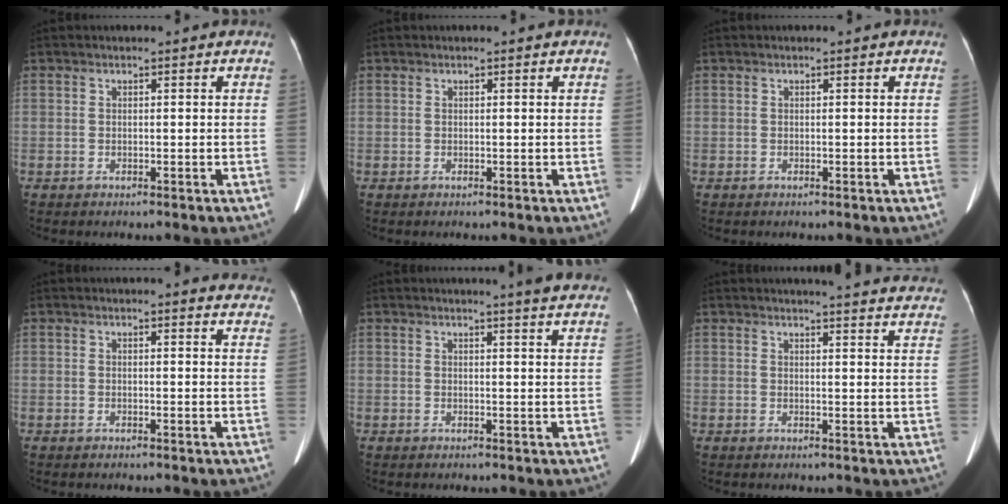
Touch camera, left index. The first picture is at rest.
{"total": 0.0}
{"total": 0.0}
{"total": 9.1, "force": [8.8, 1.5, 2.1], "torque": [0.009, -0.015, 0.064]}
{"total": 6.9, "force": [6.2, -0.5, 3.0], "torque": [-0.038, -0.003, 0.051]}
{"total": 19.8, "force": [18.9, 1.6, 5.5], "torque": [-0.054, -0.057, 0.200]}